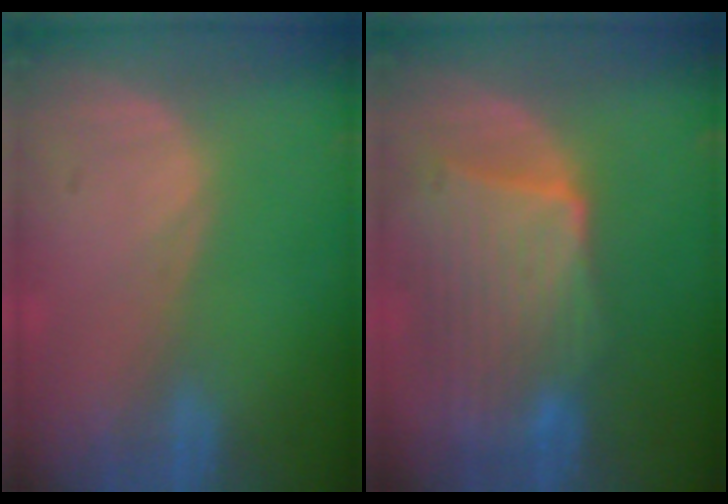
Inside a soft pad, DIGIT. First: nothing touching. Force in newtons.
{"total": 9.7, "press": 8.7, "slide": 4.1}